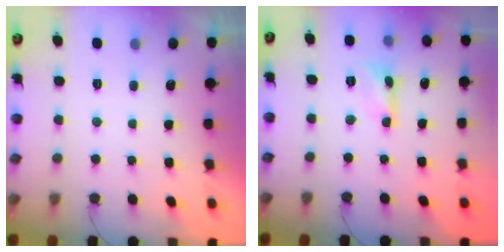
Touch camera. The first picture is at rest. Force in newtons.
{"total": 1.6, "press": 1.6, "slide": 0.1}